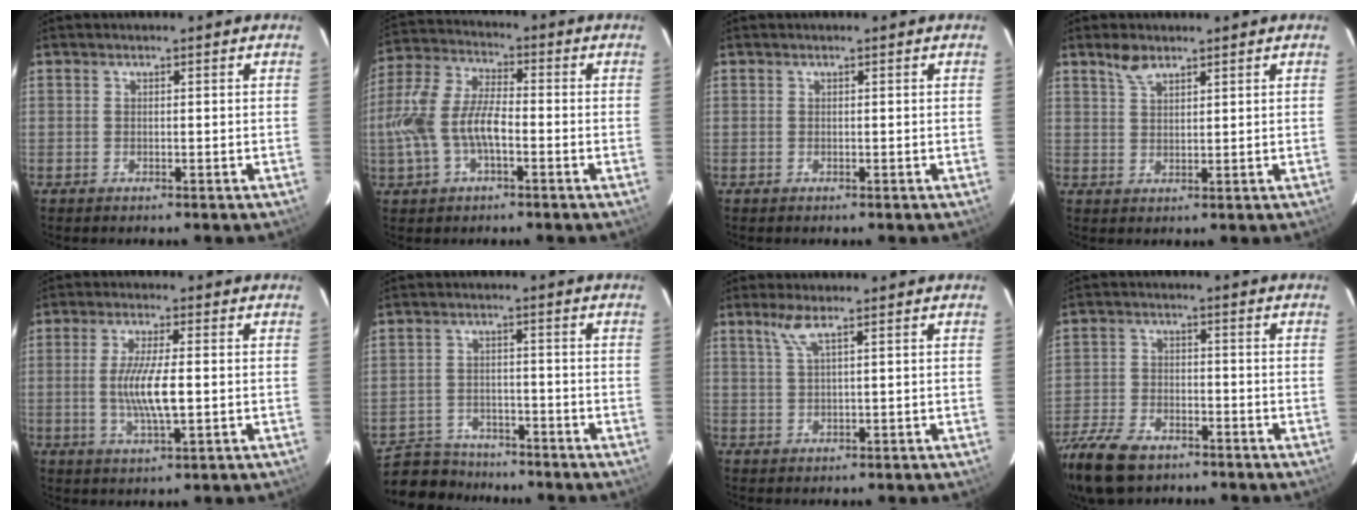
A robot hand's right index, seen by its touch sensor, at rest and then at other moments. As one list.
[{"total": 12.5, "force": [-2.8, 6.0, 10.5], "torque": [-0.229, 0.010, -0.054]}, {"total": 0.0}, {"total": 3.6, "force": [2.7, 1.5, 1.8], "torque": [-0.033, 0.006, 0.052]}, {"total": 8.1, "force": [-0.6, 1.4, 8.0], "torque": [-0.151, -0.008, -0.010]}, {"total": 9.5, "force": [-8.2, 4.6, 1.7], "torque": [-0.061, 0.014, -0.125]}, {"total": 3.0, "force": [1.8, -0.3, 2.4], "torque": [-0.052, 0.000, 0.041]}, {"total": 14.2, "force": [-9.9, 7.4, 7.0], "torque": [-0.189, -0.017, -0.191]}]